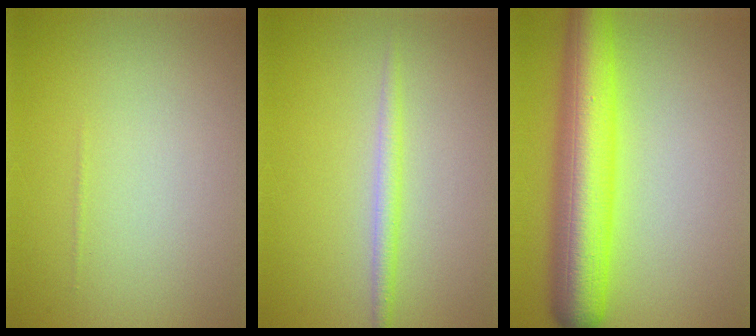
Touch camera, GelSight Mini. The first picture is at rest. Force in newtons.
{"total": 1.7, "press": 1.7, "slide": 0.1}
{"total": 8.7, "press": 8.7, "slide": 0.2}